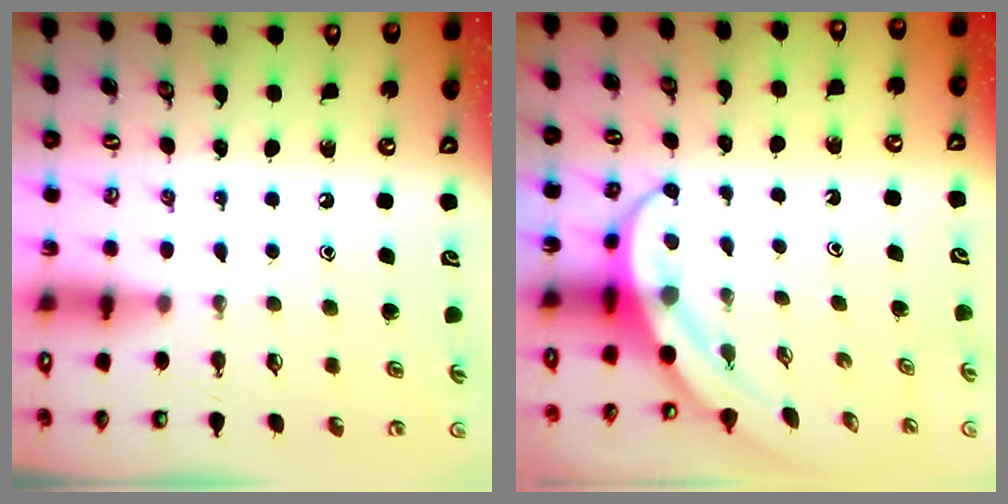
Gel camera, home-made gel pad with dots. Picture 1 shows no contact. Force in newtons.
{"total": 6.0, "press": 6.0, "slide": 0.3}